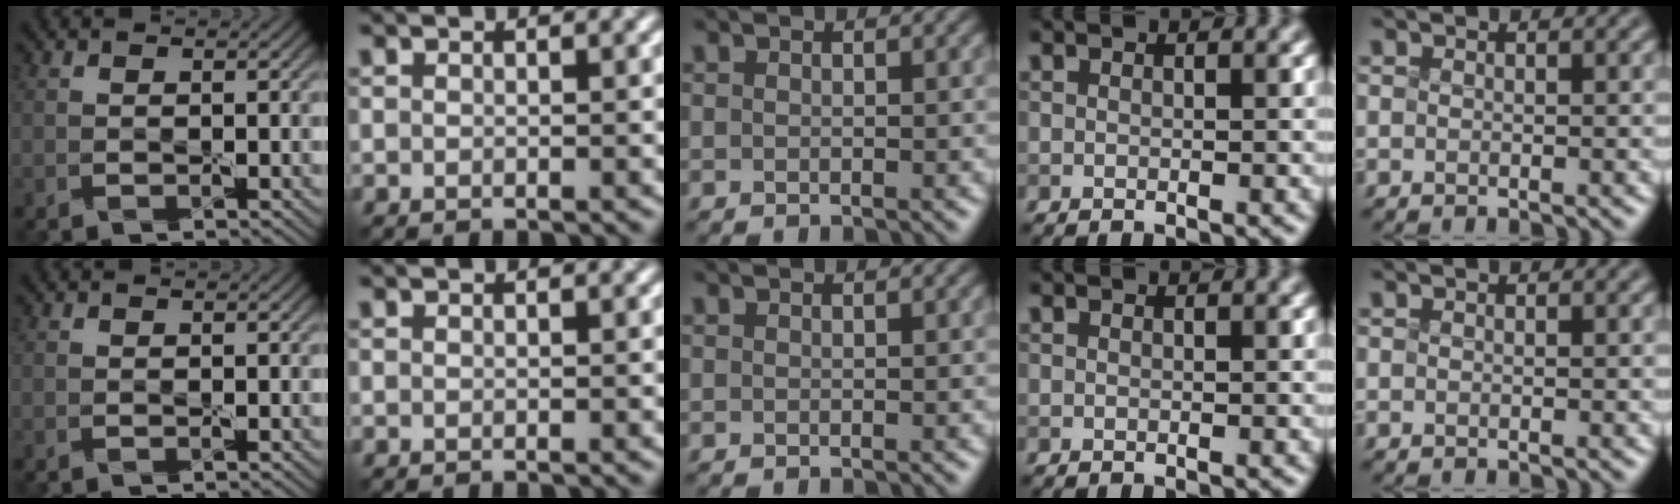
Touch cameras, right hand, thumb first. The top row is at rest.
{}